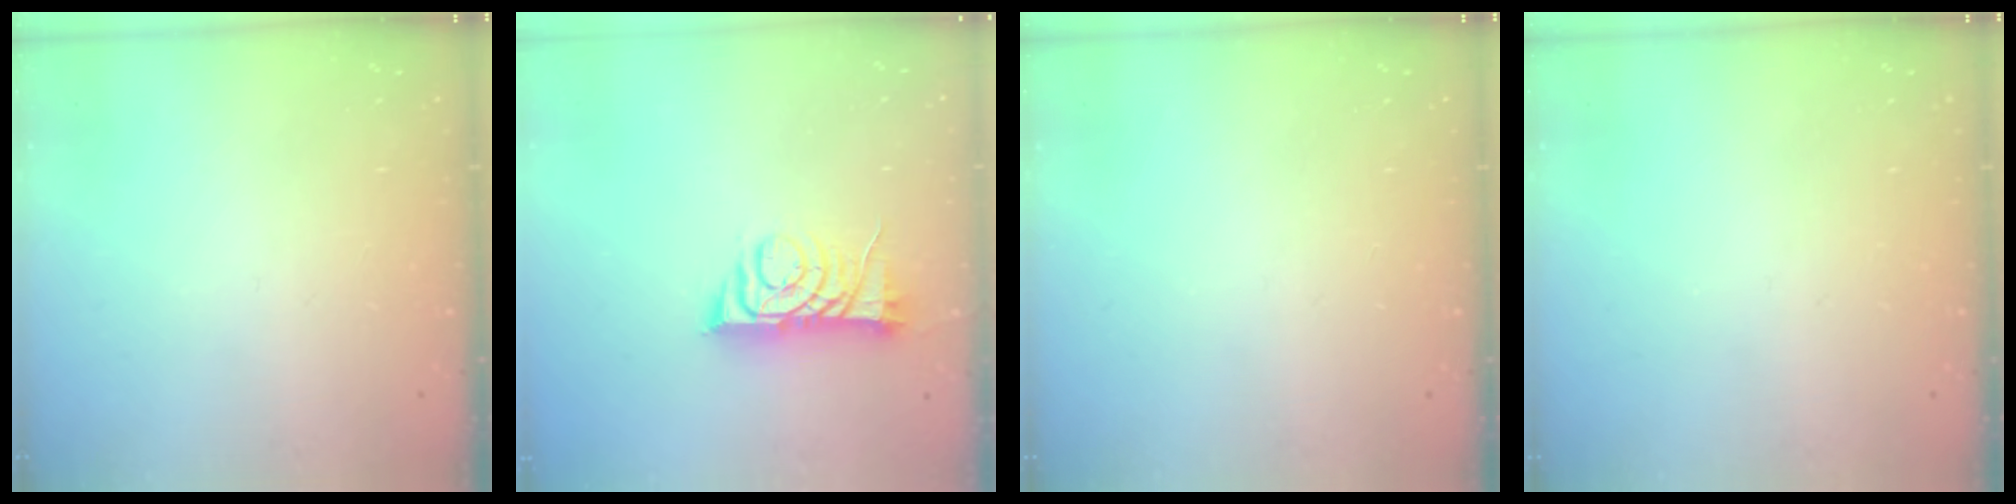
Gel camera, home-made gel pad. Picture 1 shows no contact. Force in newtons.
{"total": 7.7, "press": 7.7, "slide": 0.4}
{"total": 0.0}
{"total": 0.0}